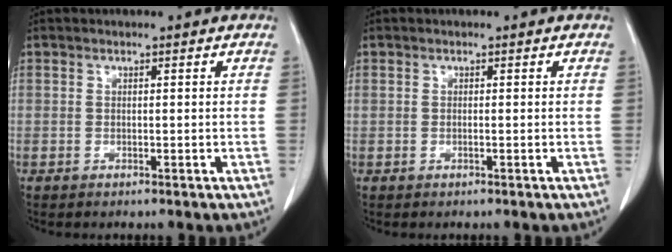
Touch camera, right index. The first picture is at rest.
{"total": 0.0}